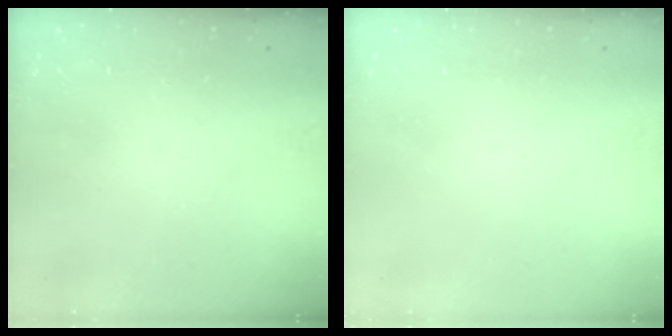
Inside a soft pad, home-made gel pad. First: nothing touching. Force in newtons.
{"total": 1.6, "press": 1.6, "slide": 0.2}